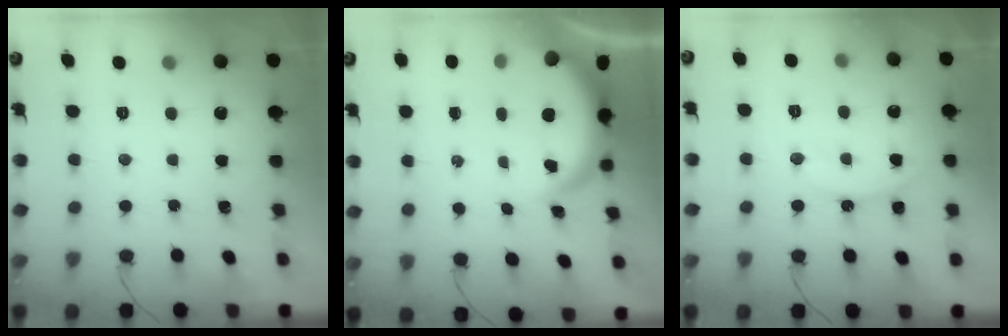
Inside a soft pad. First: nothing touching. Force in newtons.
{"total": 4.0, "press": 4.0, "slide": 0.2}
{"total": 11.2, "press": 11.1, "slide": 1.3}